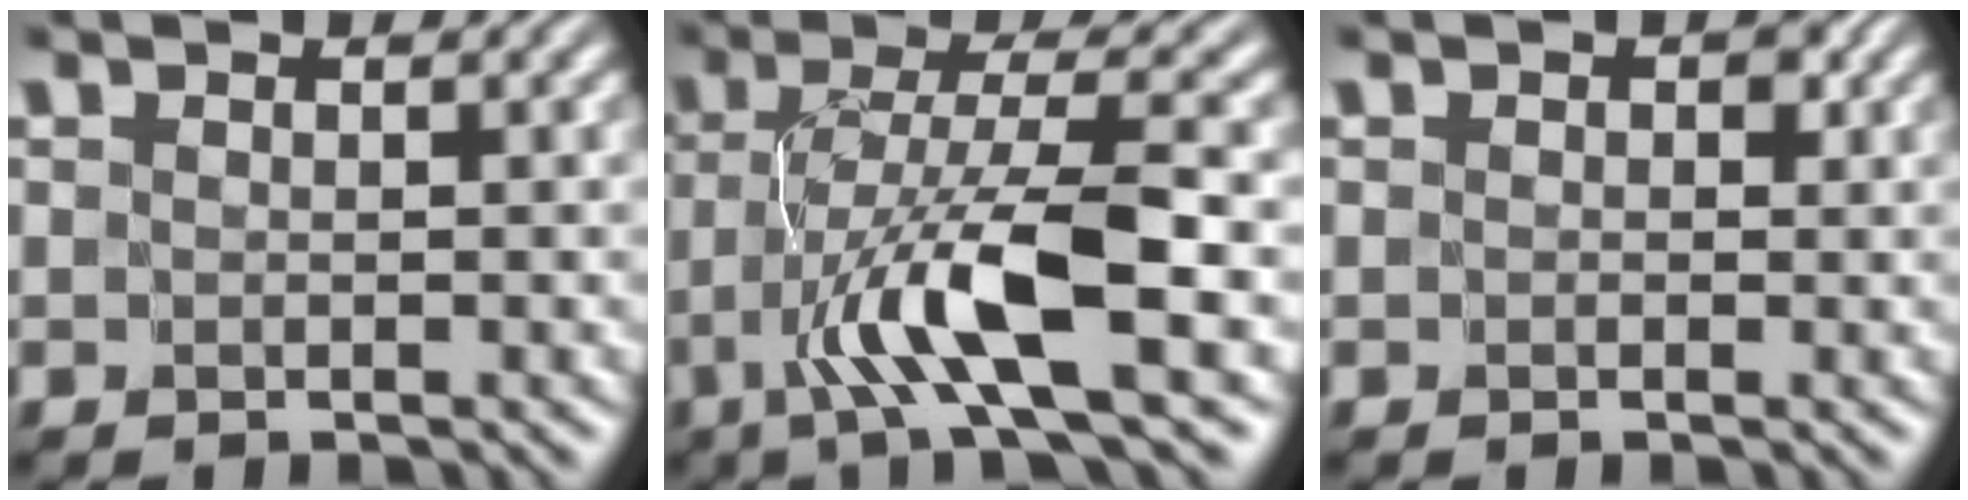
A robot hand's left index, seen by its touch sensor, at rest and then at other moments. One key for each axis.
{"total": 8.3, "fx": -2.8, "fy": 1.5, "fz": 7.7, "tx": -0.140, "ty": 0.003, "tz": -0.051}
{"total": 1.0, "fx": 0.2, "fy": 0.8, "fz": 0.6, "tx": -0.002, "ty": -0.003, "tz": 0.002}